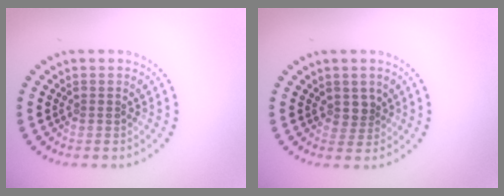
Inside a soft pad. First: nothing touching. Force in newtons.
{"total": 1.4, "press": 1.1, "slide": 0.9}